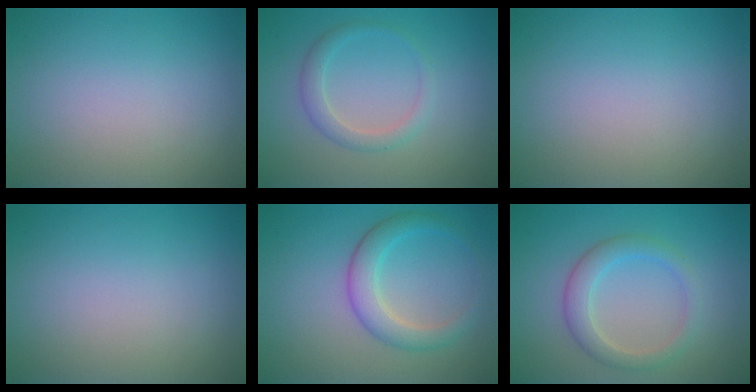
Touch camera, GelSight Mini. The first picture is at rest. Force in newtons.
{"total": 1.9, "press": 1.9, "slide": 0.2}
{"total": 0.0}
{"total": 0.0}
{"total": 2.6, "press": 2.6, "slide": 0.2}
{"total": 2.9, "press": 2.9, "slide": 0.2}